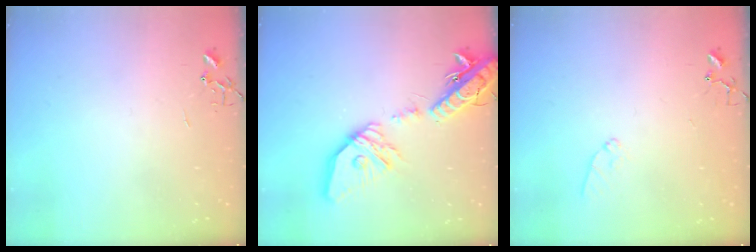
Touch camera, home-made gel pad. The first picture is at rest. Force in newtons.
{"total": 23.6, "press": 23.3, "slide": 3.8}
{"total": 6.4, "press": 6.4, "slide": 0.6}